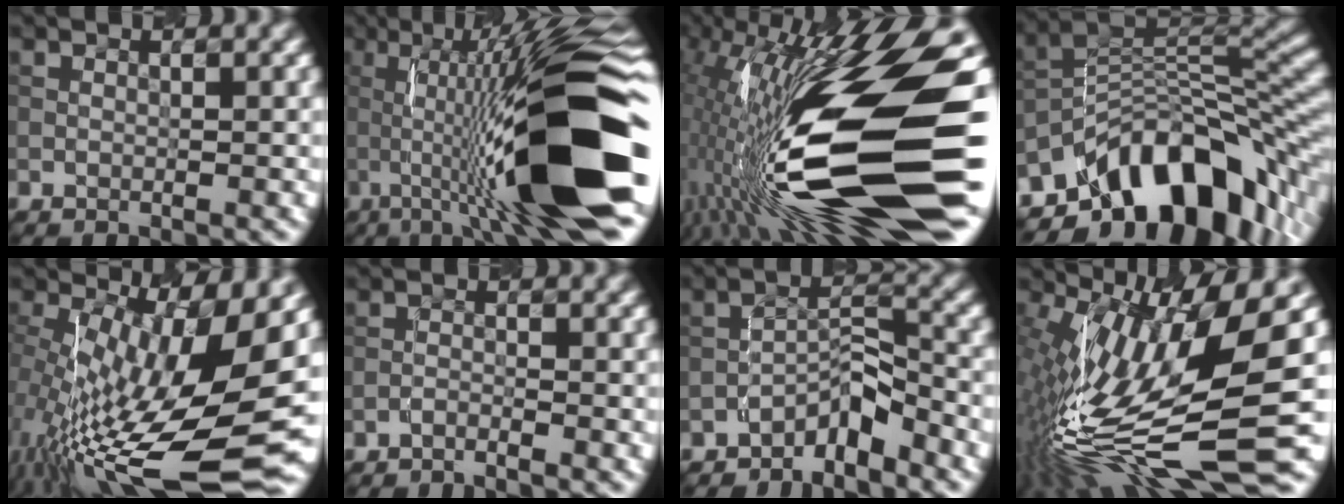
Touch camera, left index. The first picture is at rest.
{"total": 15.6, "force": [-2.8, 2.4, 15.2], "torque": [-0.225, 0.034, -0.044]}
{"total": 17.9, "force": [-3.3, 5.0, 16.9], "torque": [-0.295, 0.014, -0.066]}
{"total": 12.3, "force": [-7.2, 5.9, 8.0], "torque": [-0.111, 0.013, -0.137]}
{"total": 15.8, "force": [-0.7, 5.4, 14.8], "torque": [-0.257, -0.013, -0.003]}
{"total": 1.0, "force": [-1.0, 0.0, 0.2], "torque": [-0.002, 0.003, -0.024]}
{"total": 3.3, "force": [-2.8, 0.9, 1.6], "torque": [-0.019, 0.021, -0.053]}
{"total": 15.2, "force": [-2.1, 4.4, 14.4], "torque": [-0.279, 0.008, -0.033]}